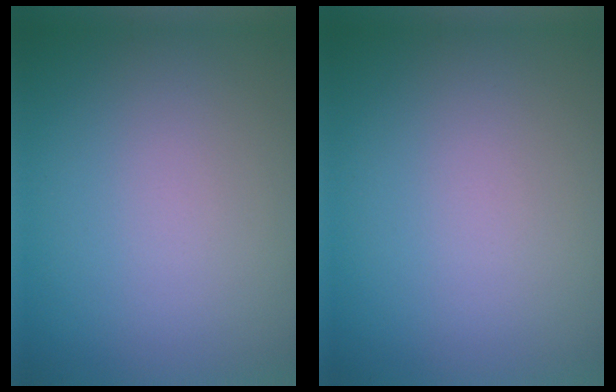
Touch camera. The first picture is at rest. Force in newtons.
{"total": 0.0}